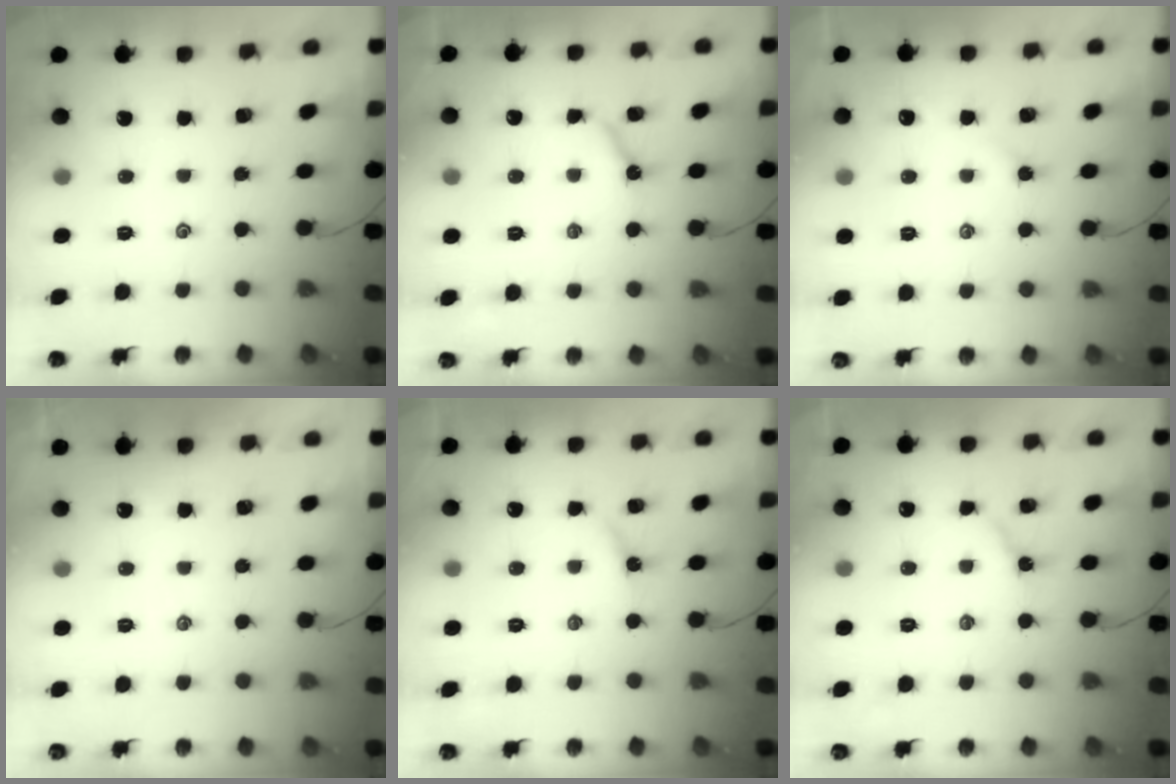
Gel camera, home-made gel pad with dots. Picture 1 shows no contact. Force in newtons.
{"total": 6.2, "press": 6.2, "slide": 0.4}
{"total": 2.2, "press": 2.2, "slide": 0.4}
{"total": 1.2, "press": 1.2, "slide": 0.3}
{"total": 3.8, "press": 3.8, "slide": 0.4}
{"total": 3.8, "press": 3.8, "slide": 0.3}